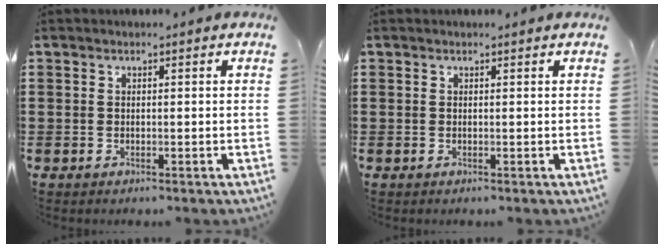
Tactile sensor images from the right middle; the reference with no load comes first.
{"total": 0.0}